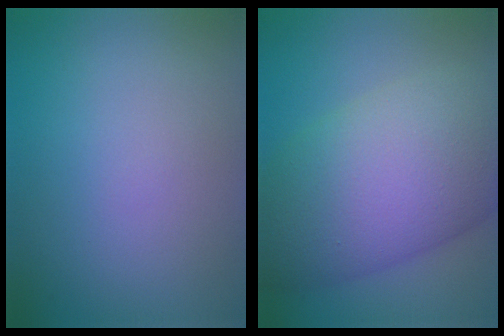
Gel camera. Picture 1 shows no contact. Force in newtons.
{"total": 12.2, "press": 12.2, "slide": 0.6}